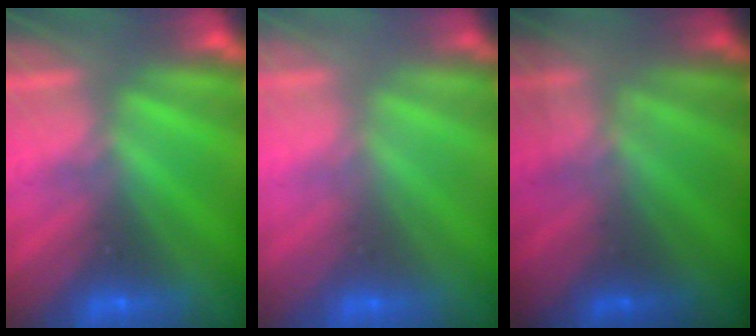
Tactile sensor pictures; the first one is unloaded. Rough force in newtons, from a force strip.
{"total": 2.5}
{"total": 1.9}